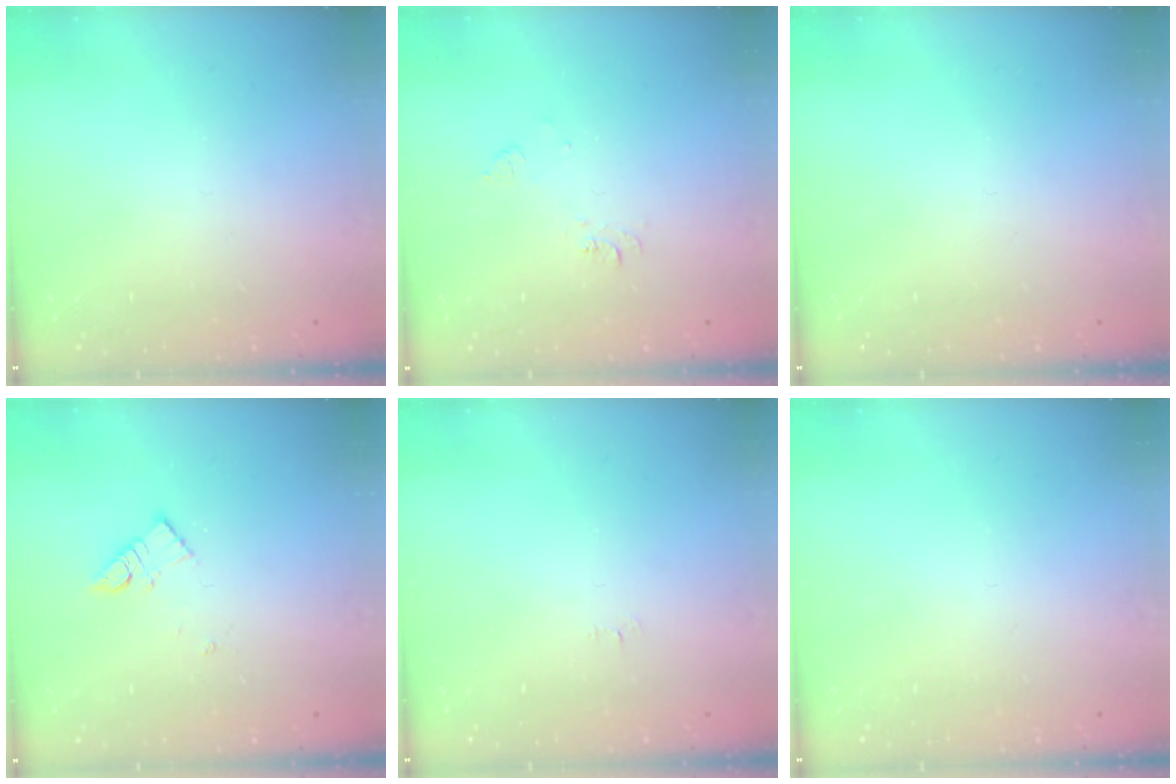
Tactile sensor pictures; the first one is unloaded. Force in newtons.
{"total": 6.2, "press": 6.2, "slide": 0.5}
{"total": 0.0}
{"total": 8.1, "press": 8.1, "slide": 0.4}
{"total": 2.5, "press": 2.5, "slide": 0.3}
{"total": 1.8, "press": 1.8, "slide": 0.4}